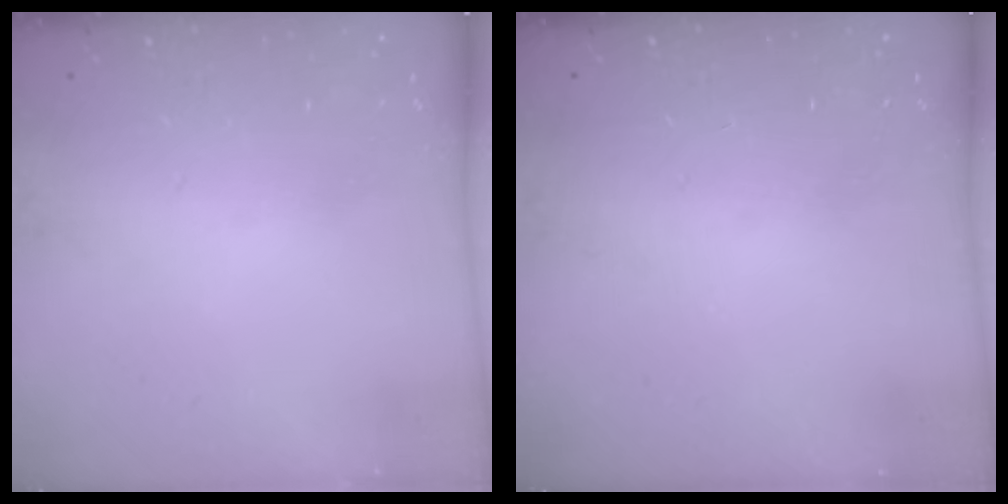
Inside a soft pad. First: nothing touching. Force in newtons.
{"total": 0.0}